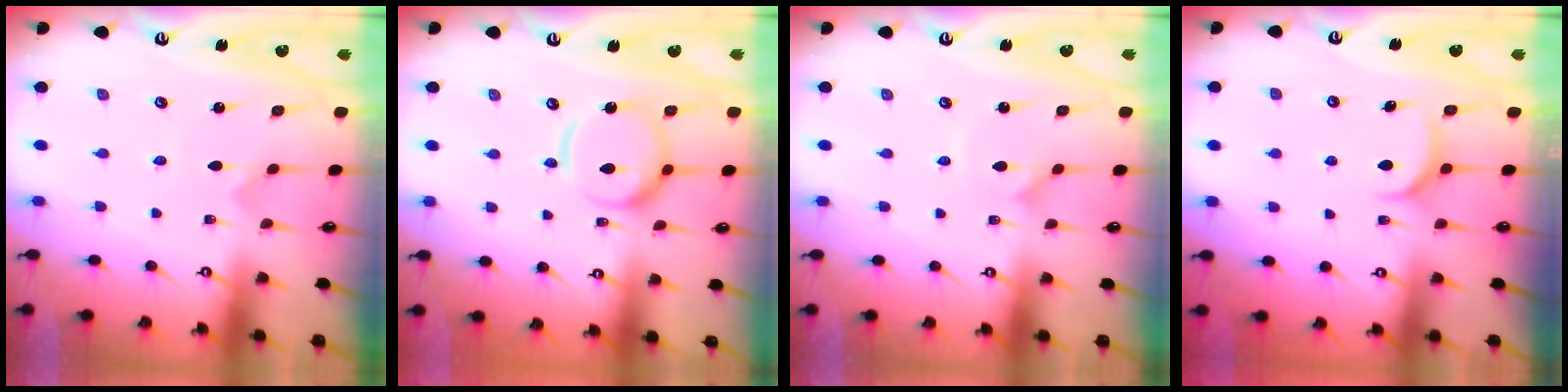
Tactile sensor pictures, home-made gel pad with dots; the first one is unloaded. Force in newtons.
{"total": 13.7, "press": 13.6, "slide": 1.5}
{"total": 0.9, "press": 0.9, "slide": 0.0}
{"total": 5.1, "press": 5.0, "slide": 0.6}